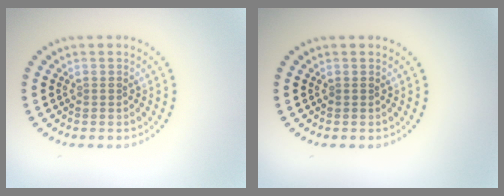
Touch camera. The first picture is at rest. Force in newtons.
{"total": 0.0}